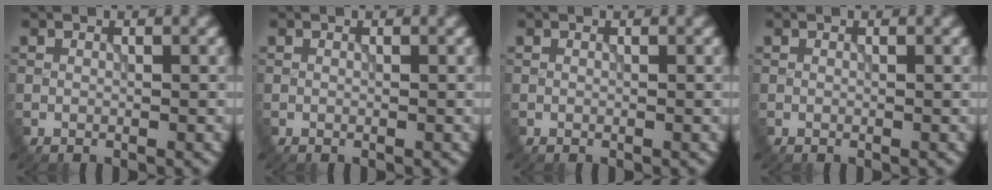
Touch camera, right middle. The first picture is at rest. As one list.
[{"total": 0.0}, {"total": 0.0}, {"total": 0.0}]